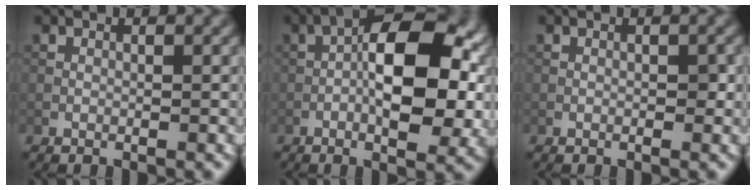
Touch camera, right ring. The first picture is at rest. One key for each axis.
{"total": 10.0, "fx": -1.2, "fy": 4.0, "fz": 9.1, "tx": -0.131, "ty": 0.009, "tz": -0.021}
{"total": 0.5, "fx": -0.1, "fy": 0.3, "fz": 0.4, "tx": -0.002, "ty": 0.001, "tz": -0.001}